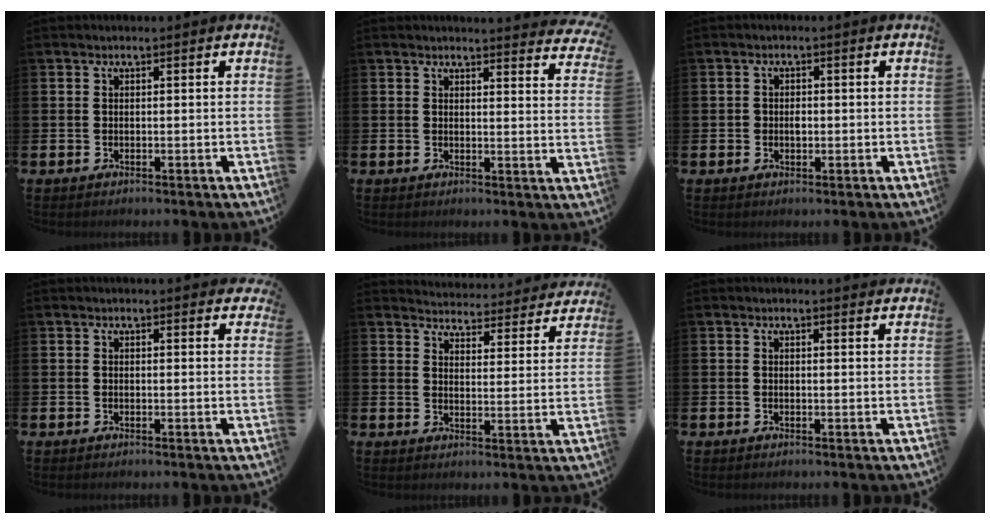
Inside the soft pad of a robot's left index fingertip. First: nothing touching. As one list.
[{"total": 3.1, "force": [3.1, -0.1, 0.0], "torque": [0.010, -0.027, 0.051]}, {"total": 1.4, "force": [0.0, 1.2, 0.8], "torque": [-0.001, 0.002, -0.005]}, {"total": 1.1, "force": [1.1, 0.2, 0.1], "torque": [0.005, -0.002, 0.018]}, {"total": 4.1, "force": [4.1, 0.6, 0.2], "torque": [-0.020, -0.037, 0.066]}, {"total": 1.0, "force": [1.0, 0.0, 0.0], "torque": [0.007, -0.006, 0.017]}]